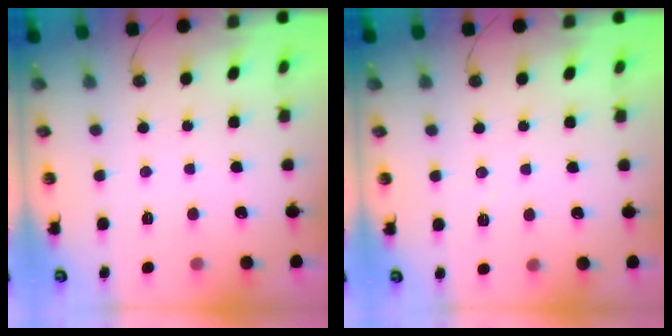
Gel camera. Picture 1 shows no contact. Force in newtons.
{"total": 5.1, "press": 4.0, "slide": 3.2}